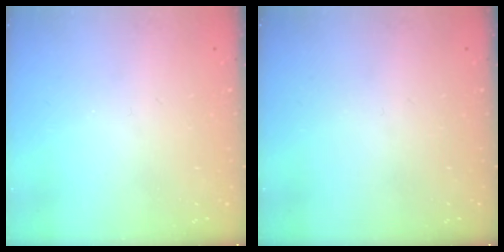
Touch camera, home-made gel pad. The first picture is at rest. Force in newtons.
{"total": 0.0}